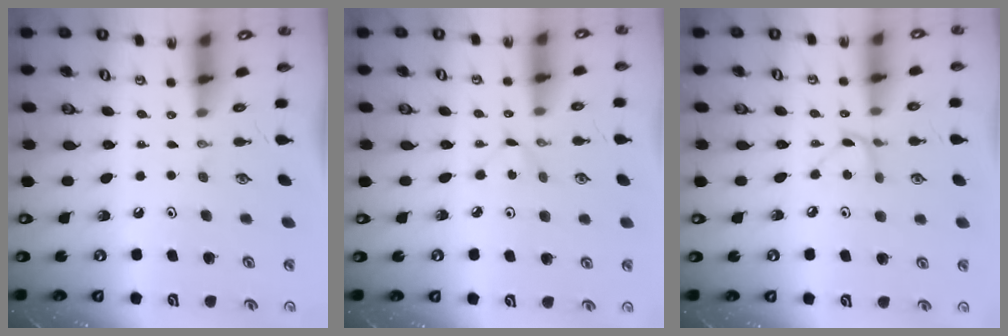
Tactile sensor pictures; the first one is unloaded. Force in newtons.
{"total": 1.5, "press": 1.4, "slide": 0.2}
{"total": 5.7, "press": 5.6, "slide": 0.6}